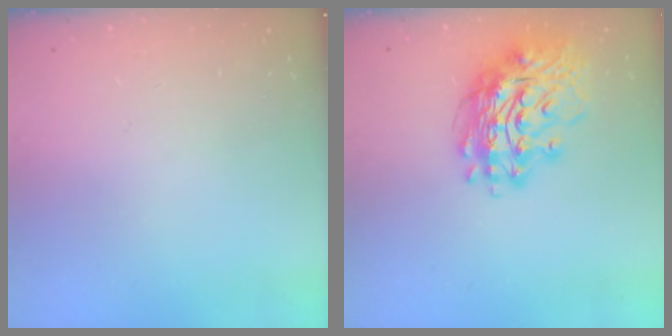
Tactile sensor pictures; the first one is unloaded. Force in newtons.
{"total": 17.0, "press": 16.8, "slide": 2.5}